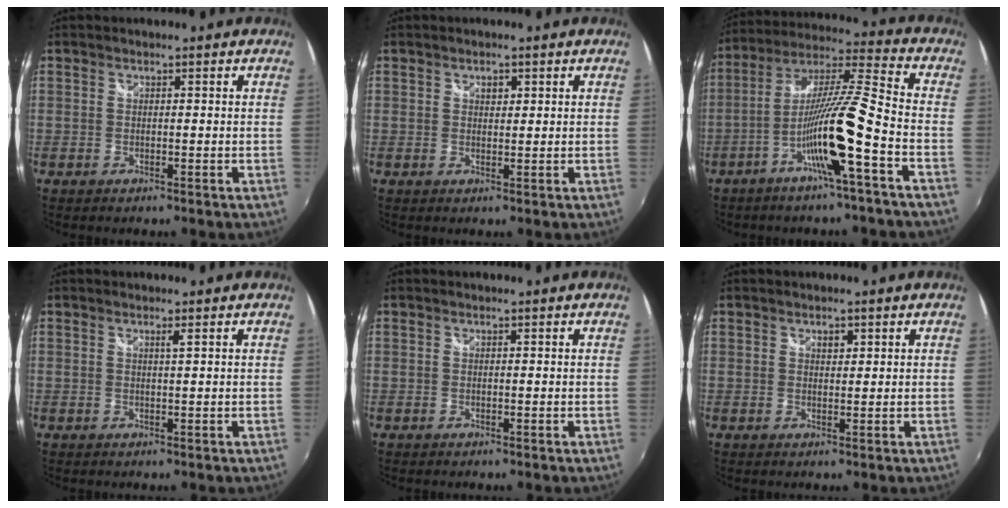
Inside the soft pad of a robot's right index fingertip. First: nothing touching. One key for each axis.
{"total": 1.4, "fx": 0.6, "fy": 1.0, "fz": 0.7, "tx": -0.008, "ty": 0.005, "tz": 0.010}
{"total": 13.4, "fx": -6.3, "fy": -0.4, "fz": 11.9, "tx": -0.226, "ty": -0.004, "tz": -0.120}
{"total": 0.8, "fx": 0.4, "fy": -0.3, "fz": 0.6, "tx": -0.013, "ty": -0.001, "tz": 0.005}
{"total": 0.0}
{"total": 1.2, "fx": 0.7, "fy": 0.8, "fz": 0.7, "tx": -0.008, "ty": 0.003, "tz": 0.010}